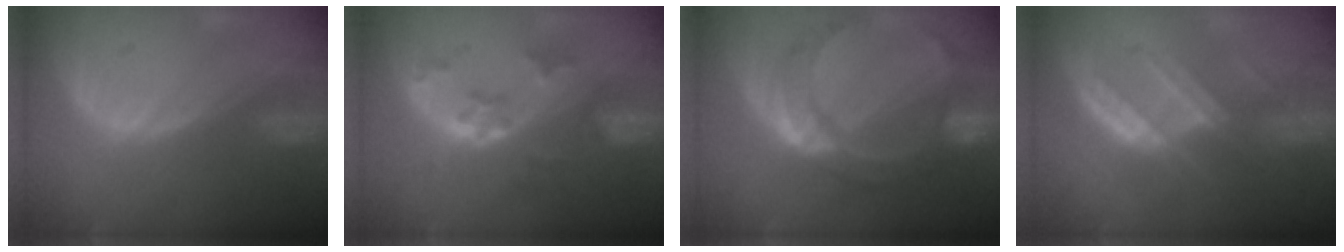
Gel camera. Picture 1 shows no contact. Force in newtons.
{"total": 5.8, "press": 5.2, "slide": 2.5}
{"total": 11.1, "press": 11.0, "slide": 1.1}
{"total": 6.5, "press": 6.3, "slide": 1.4}